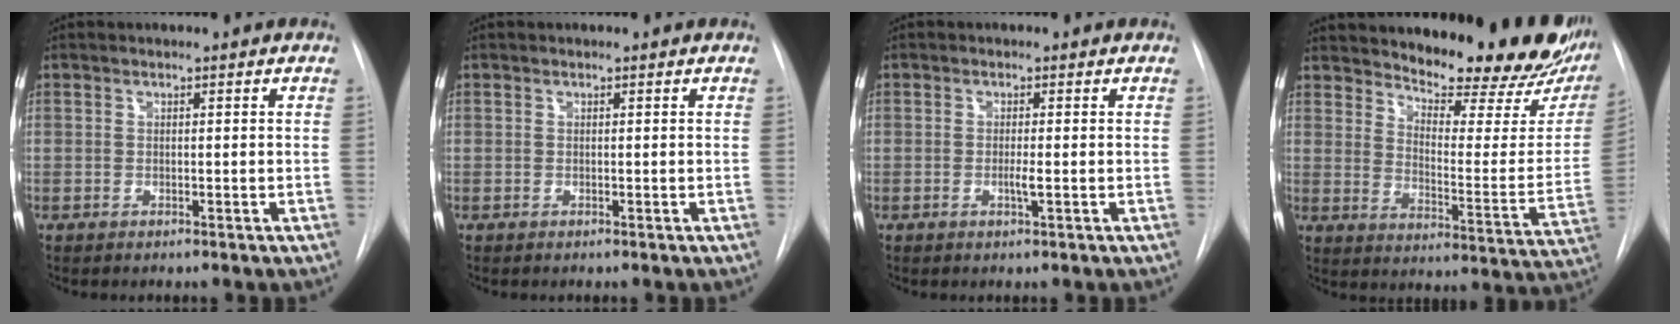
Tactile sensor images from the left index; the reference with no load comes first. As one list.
[{"total": 0.0}, {"total": 1.4, "force": [-0.3, -0.1, 1.4], "torque": [-0.027, -0.002, -0.007]}, {"total": 22.8, "force": [19.8, 5.0, 10.1], "torque": [-0.139, -0.076, 0.246]}]